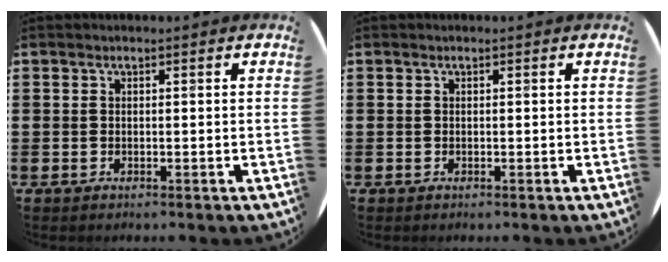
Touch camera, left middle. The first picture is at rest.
{"total": 0.0}